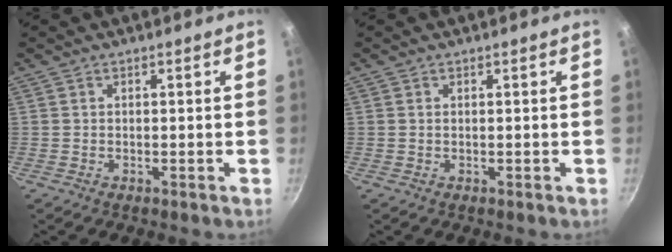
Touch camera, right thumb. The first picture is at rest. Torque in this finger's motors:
{"motor_torque": [-0.23, 0.06, 0.11, -0.15, 0.01]}